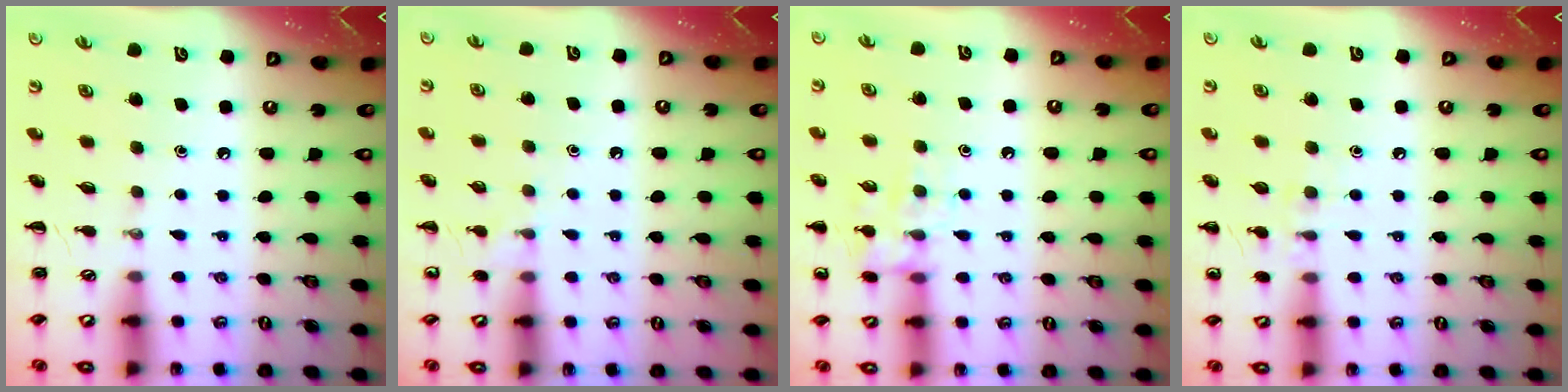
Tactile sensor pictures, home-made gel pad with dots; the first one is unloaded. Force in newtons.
{"total": 4.7, "press": 4.5, "slide": 1.6}
{"total": 10.9, "press": 10.8, "slide": 1.2}
{"total": 7.0, "press": 6.7, "slide": 2.1}